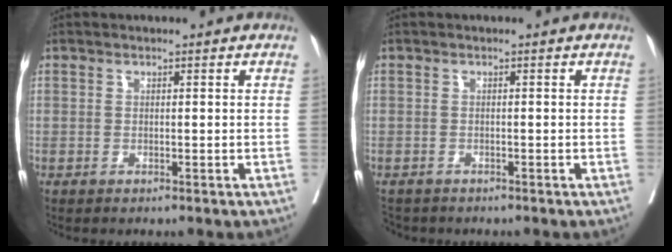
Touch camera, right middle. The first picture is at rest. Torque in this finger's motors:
{"motor_torque": [0.18, -0.17, 0.00, 0.00]}